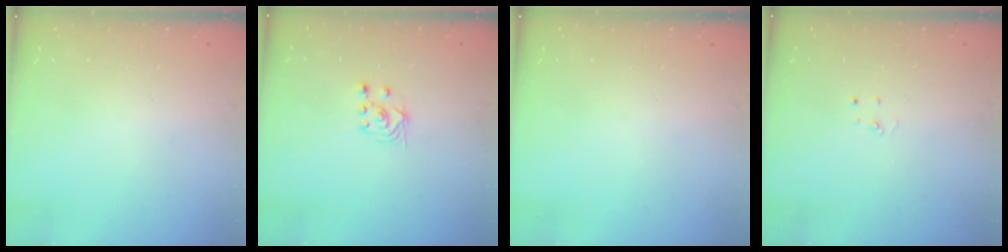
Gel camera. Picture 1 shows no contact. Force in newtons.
{"total": 2.8, "press": 2.4, "slide": 1.4}
{"total": 0.0}
{"total": 2.6, "press": 2.6, "slide": 0.2}